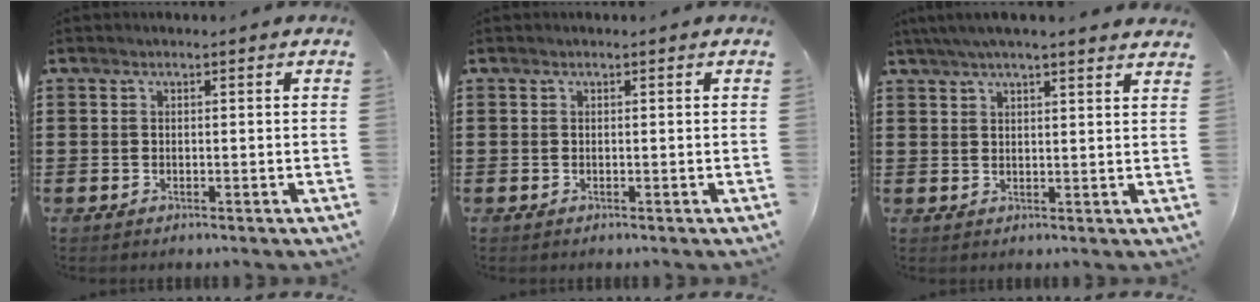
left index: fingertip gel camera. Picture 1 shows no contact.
{"total": 0.0}
{"total": 4.1, "force": [3.5, -0.1, 2.1], "torque": [-0.051, -0.003, 0.064]}